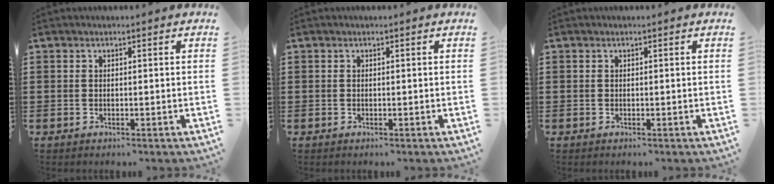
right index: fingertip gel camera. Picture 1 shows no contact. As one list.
[{"total": 0.0}, {"total": 0.0}]